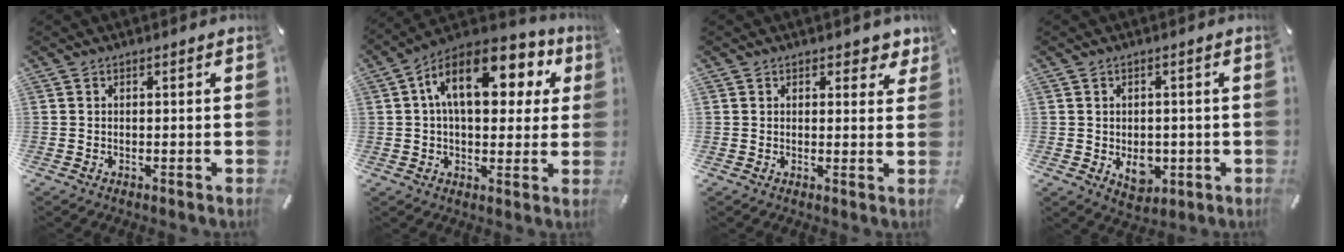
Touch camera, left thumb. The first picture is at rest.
{"total": 16.7, "force": [5.9, 9.6, 12.4], "torque": [-0.207, -0.009, 0.100]}
{"total": 4.2, "force": [2.8, 3.1, 0.8], "torque": [0.006, -0.016, 0.048]}
{"total": 6.5, "force": [-1.1, 5.1, 3.8], "torque": [-0.037, -0.002, -0.016]}